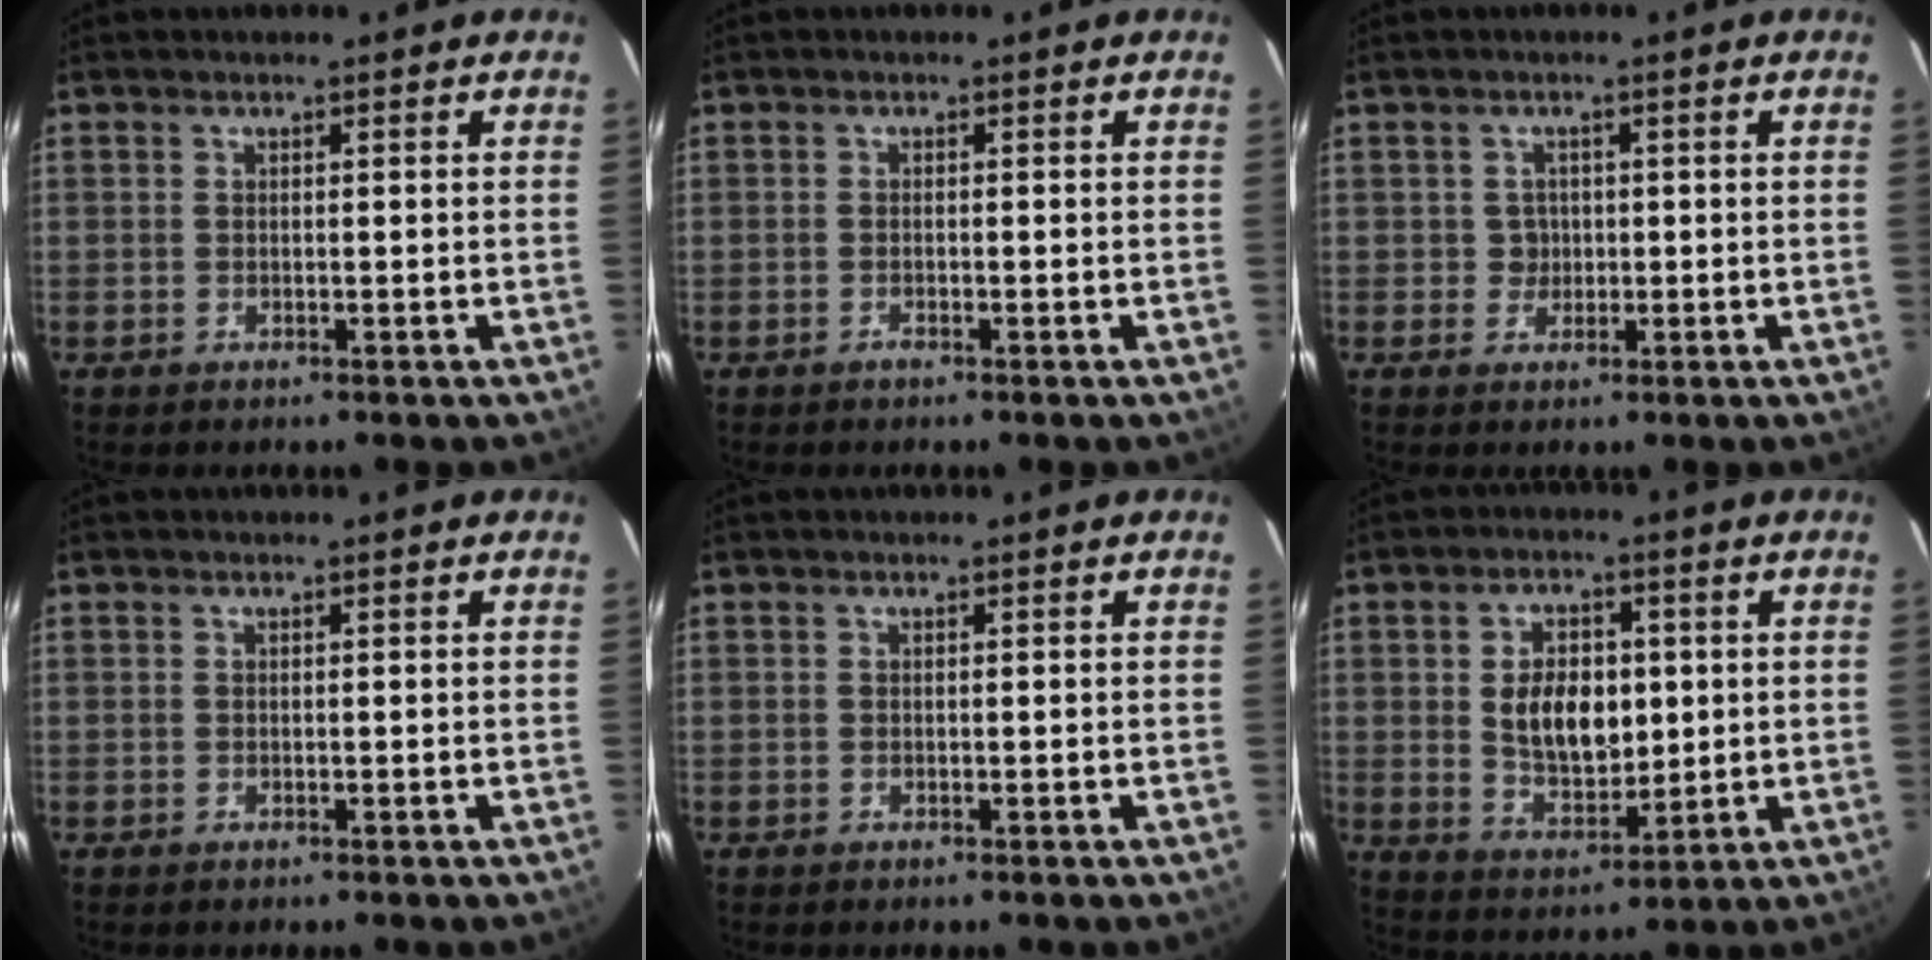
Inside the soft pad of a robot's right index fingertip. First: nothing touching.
{"total": 0.8, "force": [-0.5, 0.3, 0.5], "torque": [-0.011, 0.001, -0.010]}
{"total": 2.5, "force": [0.0, 2.5, 0.1], "torque": [0.004, 0.008, 0.004]}
{"total": 0.0}
{"total": 0.0}
{"total": 10.2, "force": [1.1, 6.2, 8.1], "torque": [-0.148, 0.003, 0.031]}